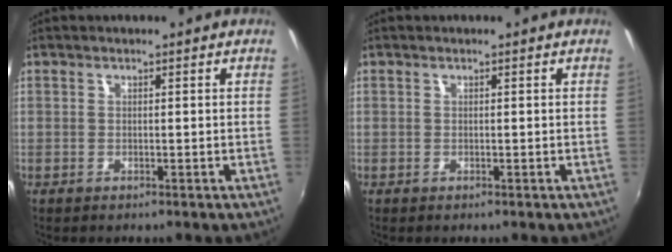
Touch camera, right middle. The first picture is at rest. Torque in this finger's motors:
{"motor_torque": [0.03, -0.09, 0.01, 0.00]}